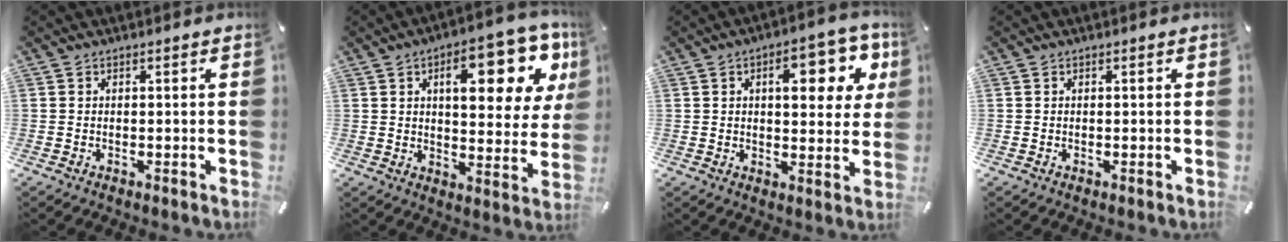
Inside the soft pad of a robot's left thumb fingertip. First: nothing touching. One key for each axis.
{"total": 18.8, "fx": 7.8, "fy": 8.0, "fz": 15.1, "tx": -0.201, "ty": -0.030, "tz": 0.118}
{"total": 13.5, "fx": 5.0, "fy": 6.2, "fz": 10.9, "tx": -0.132, "ty": -0.014, "tz": 0.075}
{"total": 0.0}